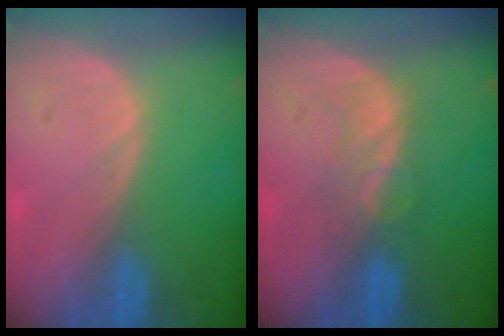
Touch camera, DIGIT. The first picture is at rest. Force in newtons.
{"total": 3.7, "press": 3.7, "slide": 0.5}